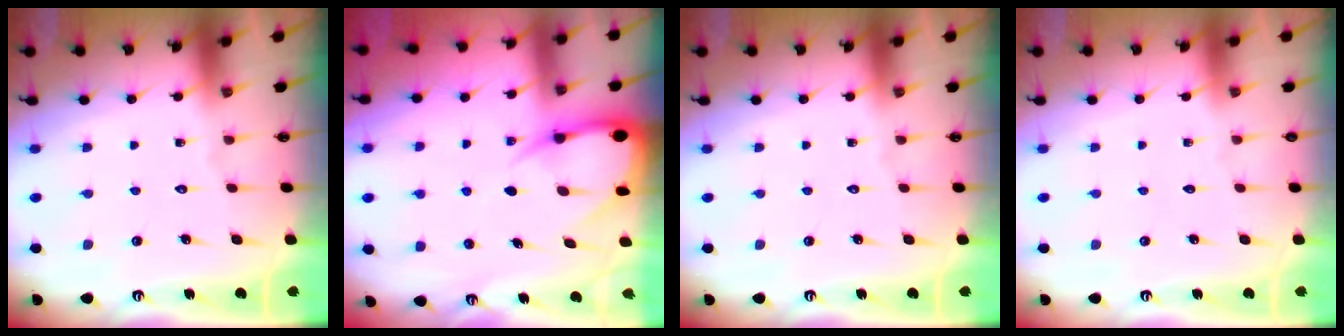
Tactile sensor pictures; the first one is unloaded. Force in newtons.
{"total": 8.1, "press": 8.0, "slide": 0.9}
{"total": 0.0}
{"total": 0.0}